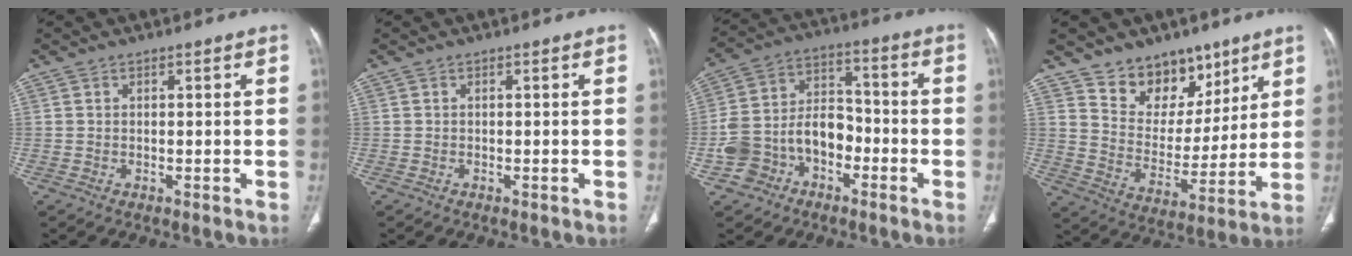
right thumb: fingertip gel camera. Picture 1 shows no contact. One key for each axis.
{"total": 0.0}
{"total": 12.9, "fx": -5.2, "fy": 9.3, "fz": 7.3, "tx": -0.115, "ty": 0.065, "tz": -0.095}
{"total": 13.5, "fx": 9.5, "fy": 8.4, "fz": 4.8, "tx": -0.025, "ty": -0.065, "tz": 0.173}